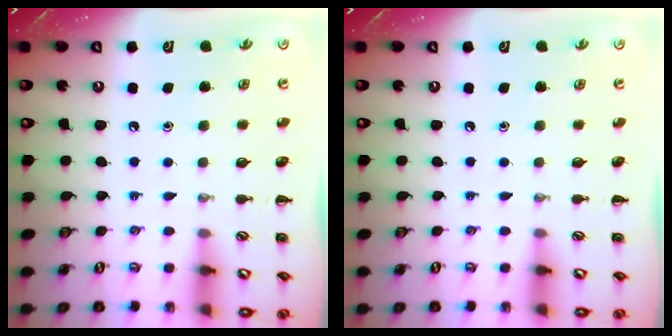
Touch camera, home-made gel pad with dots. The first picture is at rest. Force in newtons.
{"total": 0.0}